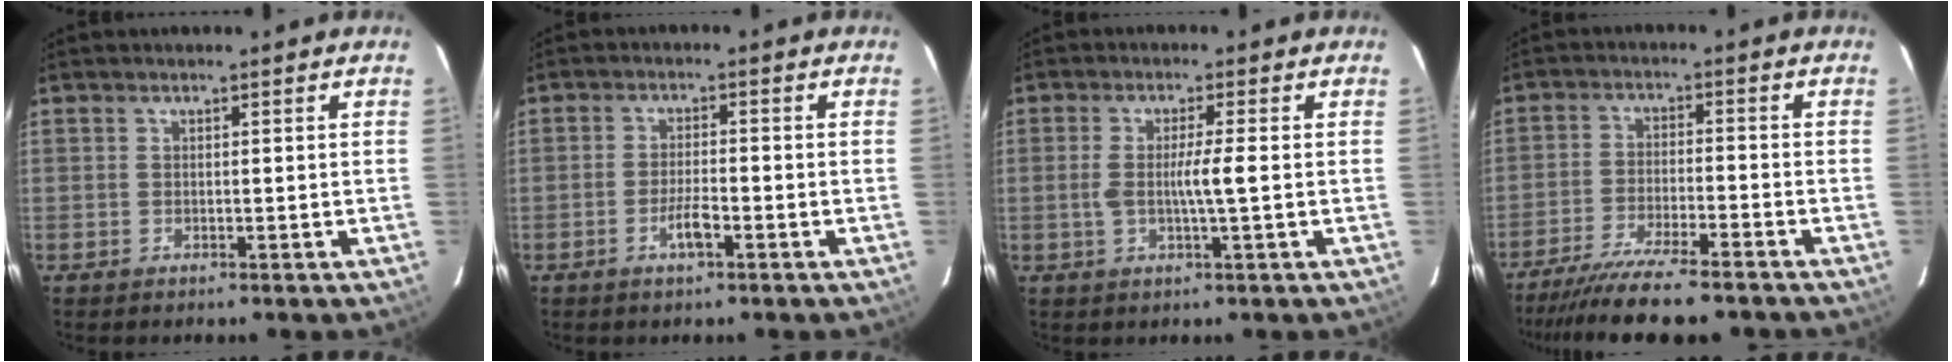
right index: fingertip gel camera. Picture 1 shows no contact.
{"total": 3.3, "force": [-1.6, 0.6, 2.8], "torque": [-0.055, 0.000, -0.030]}
{"total": 4.3, "force": [-0.3, -0.3, 4.3], "torque": [-0.080, -0.004, -0.005]}
{"total": 13.2, "force": [-11.3, 0.8, 6.7], "torque": [-0.106, -0.029, -0.180]}